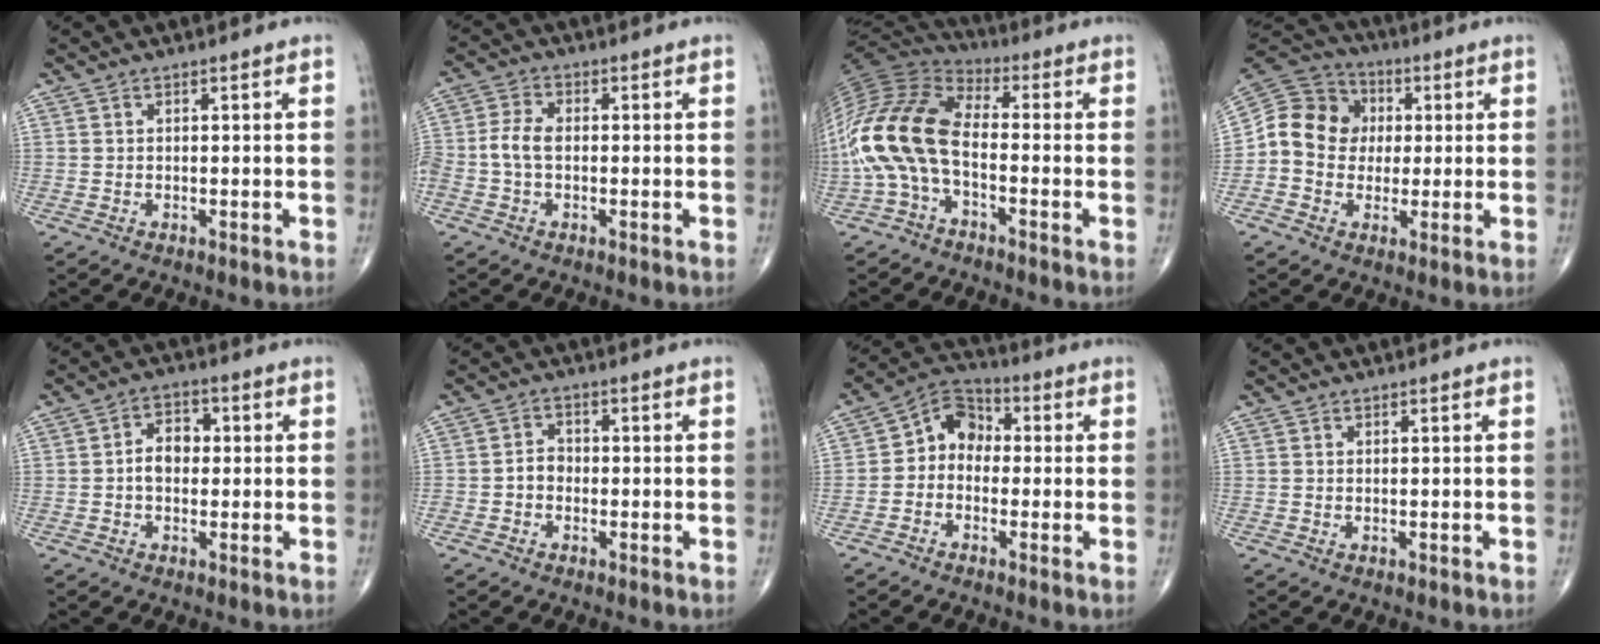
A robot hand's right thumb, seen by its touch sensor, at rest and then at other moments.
{"total": 4.8, "force": [-0.7, 3.0, 3.7], "torque": [-0.088, 0.016, -0.020]}
{"total": 16.8, "force": [-3.1, 8.9, 13.9], "torque": [-0.295, 0.049, -0.072]}
{"total": 12.2, "force": [0.6, 10.9, 5.5], "torque": [-0.079, 0.028, 0.001]}
{"total": 5.5, "force": [-0.1, 3.9, 3.8], "torque": [-0.048, 0.020, -0.011]}
{"total": 2.8, "force": [-0.9, 2.3, 1.4], "torque": [-0.009, 0.011, -0.023]}
{"total": 7.7, "force": [-0.7, 6.3, 4.4], "torque": [-0.045, 0.034, -0.036]}
{"total": 0.0}